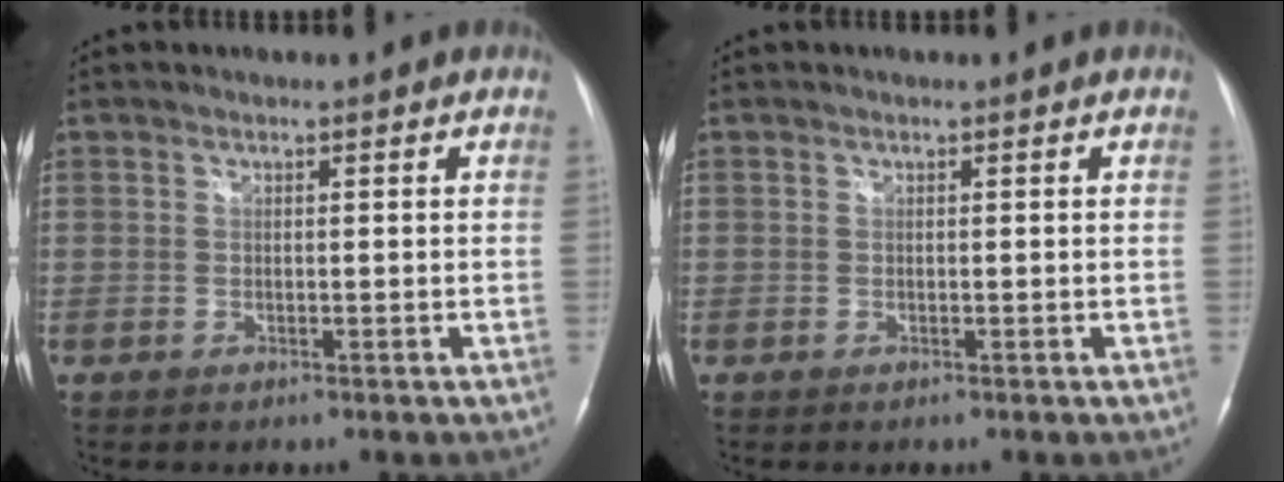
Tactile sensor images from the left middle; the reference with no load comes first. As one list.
[{"total": 0.0}]